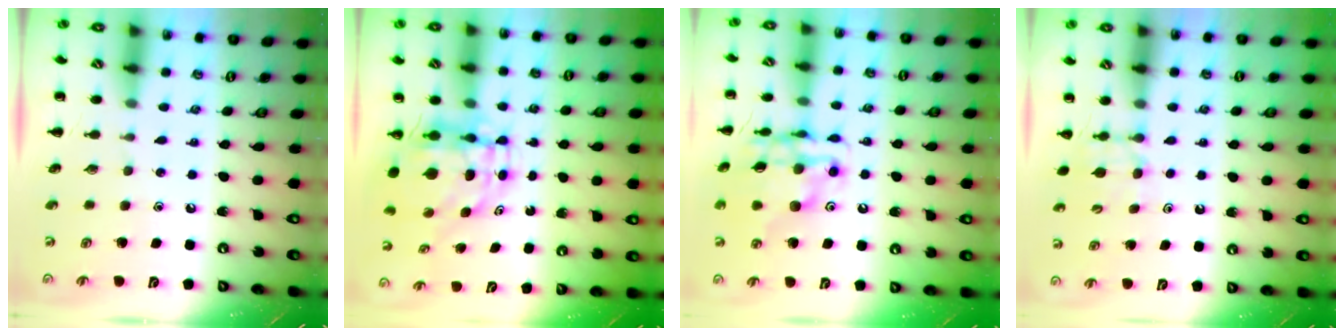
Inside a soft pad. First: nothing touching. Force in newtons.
{"total": 6.2, "press": 6.1, "slide": 1.1}
{"total": 15.4, "press": 15.3, "slide": 2.2}
{"total": 6.2, "press": 6.1, "slide": 1.4}